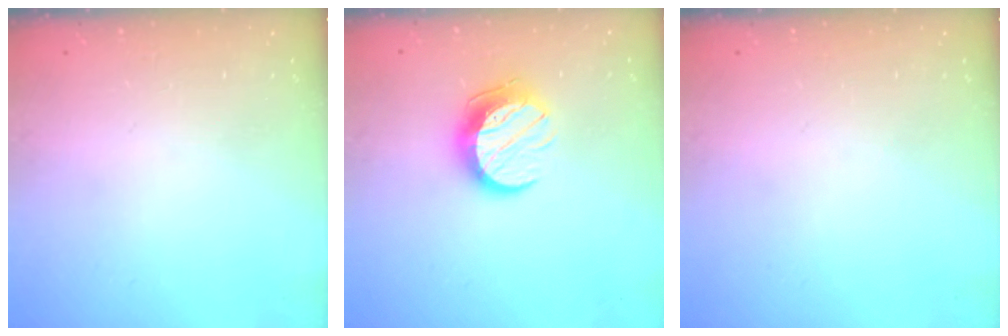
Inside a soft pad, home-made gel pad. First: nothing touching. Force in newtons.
{"total": 11.6, "press": 11.5, "slide": 1.0}
{"total": 0.0}